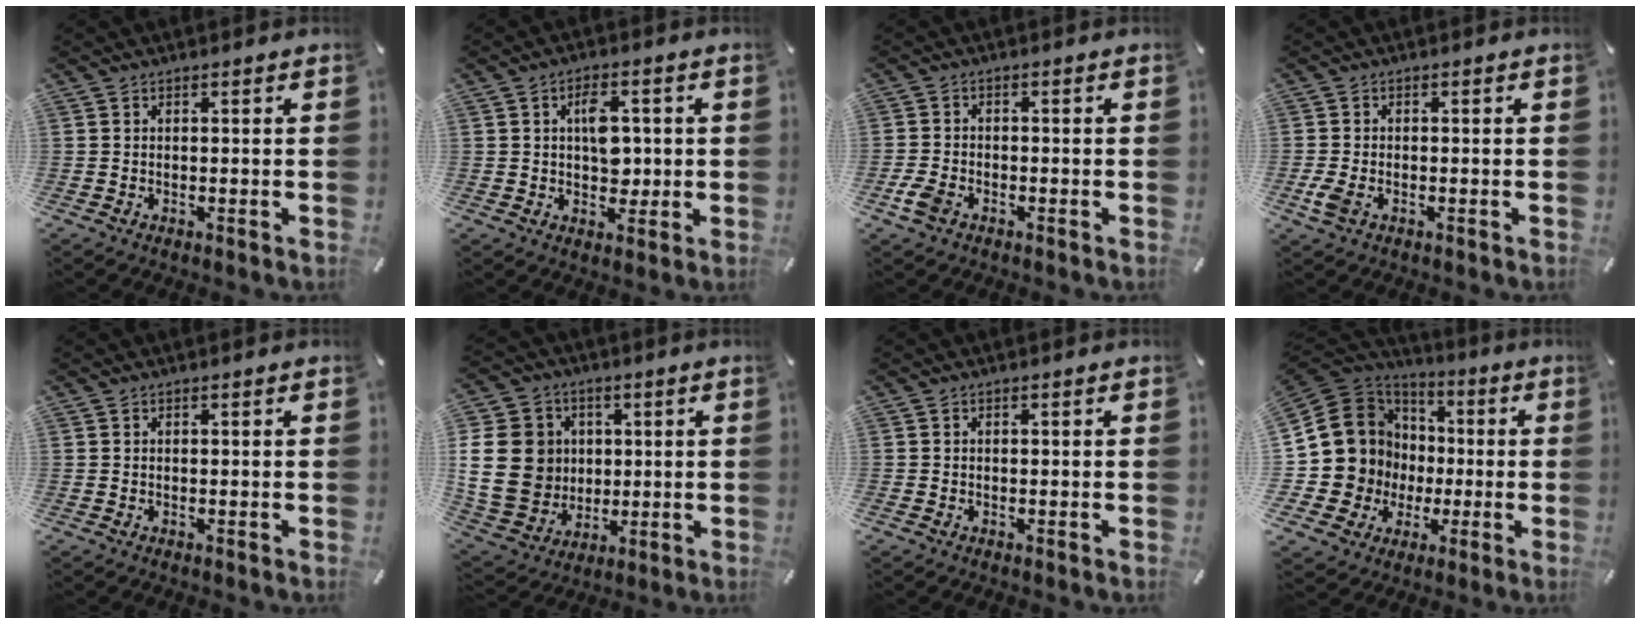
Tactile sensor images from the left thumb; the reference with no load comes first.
{"total": 7.3, "force": [1.0, 4.8, 5.3], "torque": [-0.066, -0.002, 0.010]}
{"total": 4.1, "force": [-2.1, 2.5, 2.6], "torque": [-0.067, 0.000, -0.043]}
{"total": 3.3, "force": [-1.2, 1.9, 2.4], "torque": [-0.066, -0.006, -0.027]}
{"total": 0.0}
{"total": 16.9, "force": [1.9, 14.8, 7.8], "torque": [-0.158, -0.001, 0.039]}
{"total": 0.0}
{"total": 16.2, "force": [-0.9, 15.8, 3.6], "torque": [-0.078, -0.013, 0.018]}